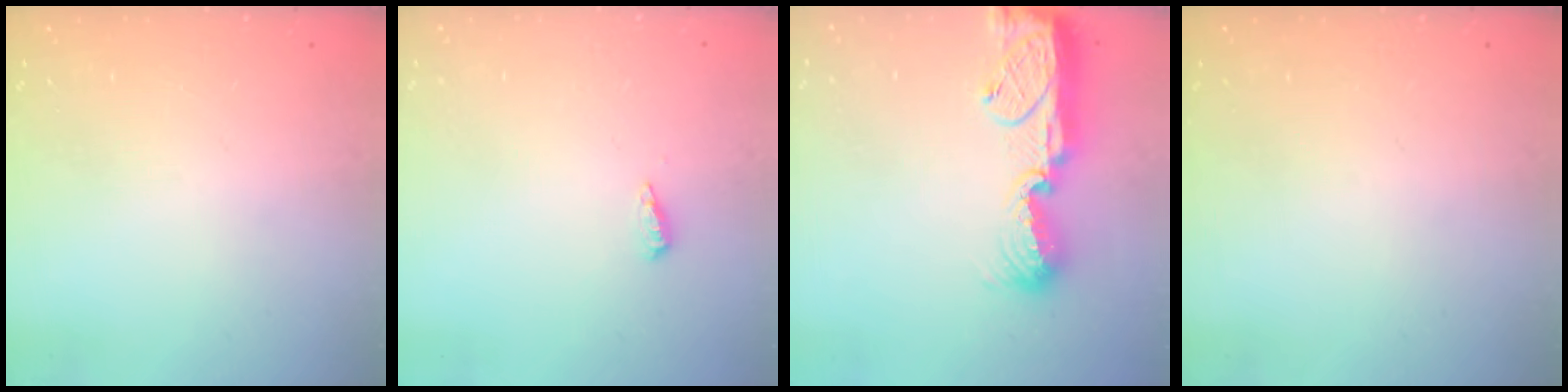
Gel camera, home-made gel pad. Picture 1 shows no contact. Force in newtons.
{"total": 4.9, "press": 4.8, "slide": 1.2}
{"total": 13.6, "press": 13.4, "slide": 2.3}
{"total": 0.0}